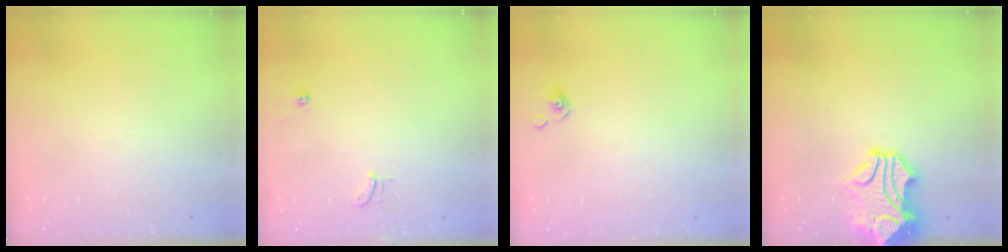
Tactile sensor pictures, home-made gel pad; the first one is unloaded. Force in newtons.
{"total": 1.5, "press": 1.2, "slide": 1.0}
{"total": 2.4, "press": 2.4, "slide": 0.3}
{"total": 2.4, "press": 2.1, "slide": 1.3}